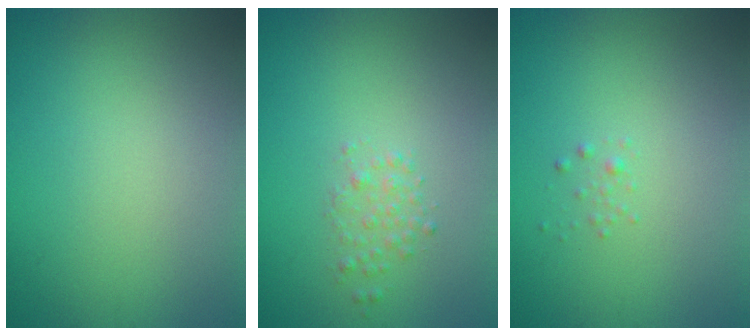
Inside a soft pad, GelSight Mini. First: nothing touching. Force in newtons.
{"total": 1.3, "press": 1.3, "slide": 0.0}
{"total": 0.6, "press": 0.6, "slide": 0.0}